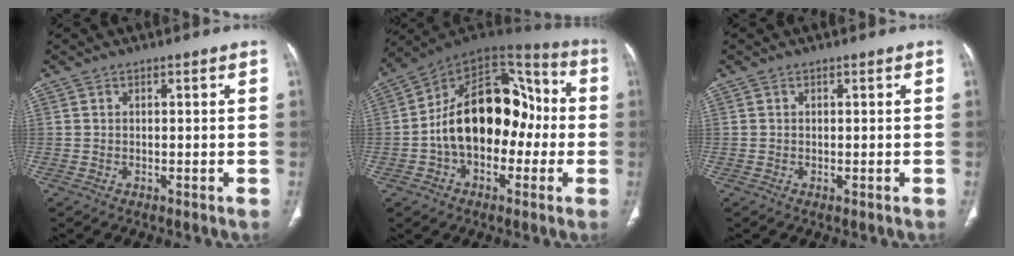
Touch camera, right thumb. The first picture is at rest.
{"total": 21.7, "force": [-2.0, 14.0, 16.4], "torque": [-0.230, 0.056, -0.037]}
{"total": 0.0}